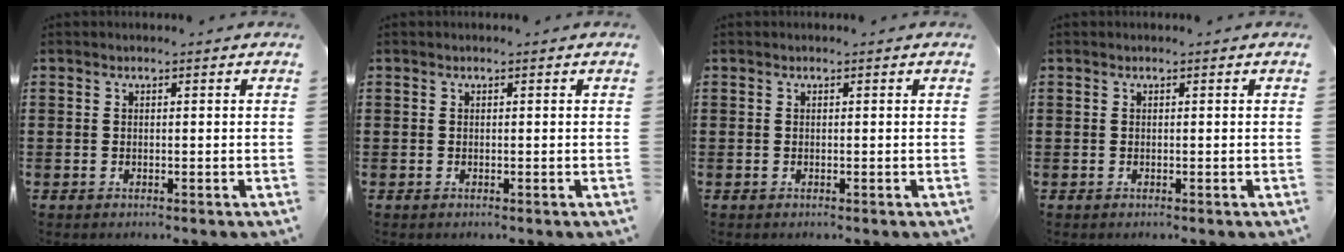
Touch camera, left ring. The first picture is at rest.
{"total": 0.0}
{"total": 0.0}
{"total": 0.0}